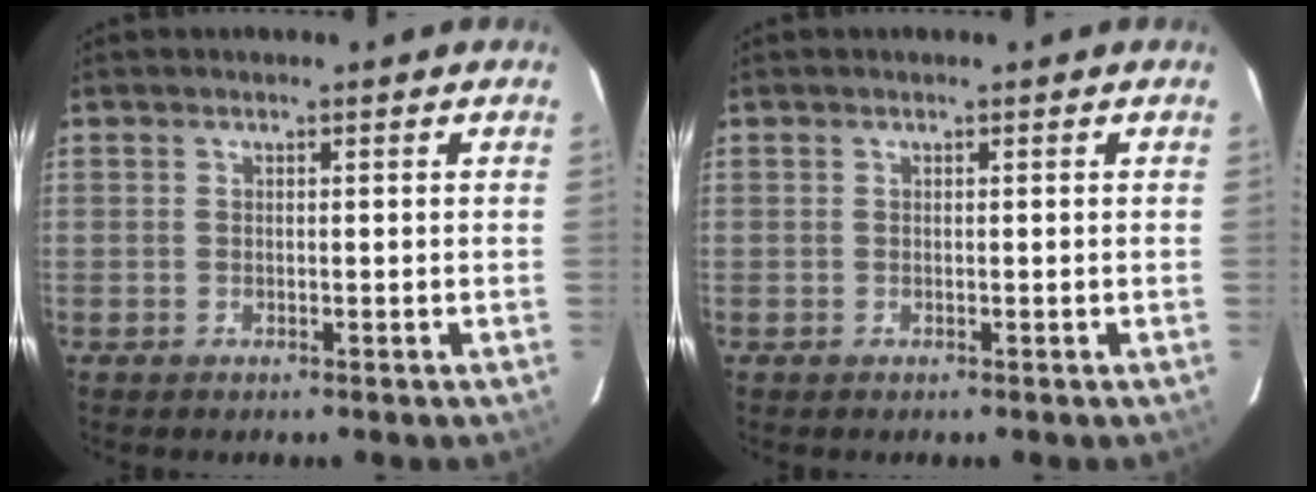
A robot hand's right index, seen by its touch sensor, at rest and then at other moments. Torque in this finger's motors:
{"motor_torque": [0.00, 0.00, 0.00, 0.00]}